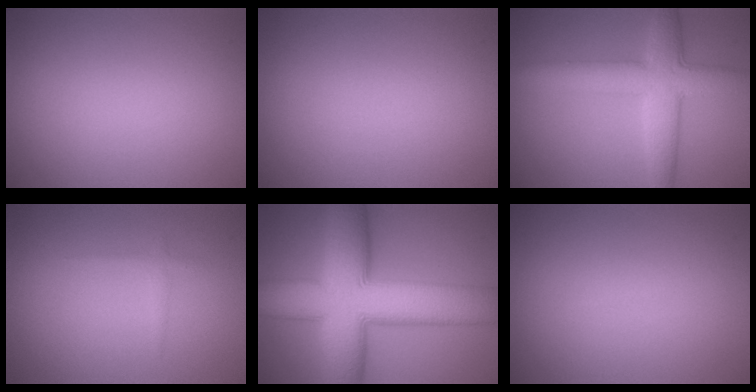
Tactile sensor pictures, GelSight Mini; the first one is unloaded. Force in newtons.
{"total": 0.0}
{"total": 6.1, "press": 6.1, "slide": 0.1}
{"total": 0.6, "press": 0.6, "slide": 0.0}
{"total": 14.5, "press": 14.5, "slide": 0.4}
{"total": 0.0}